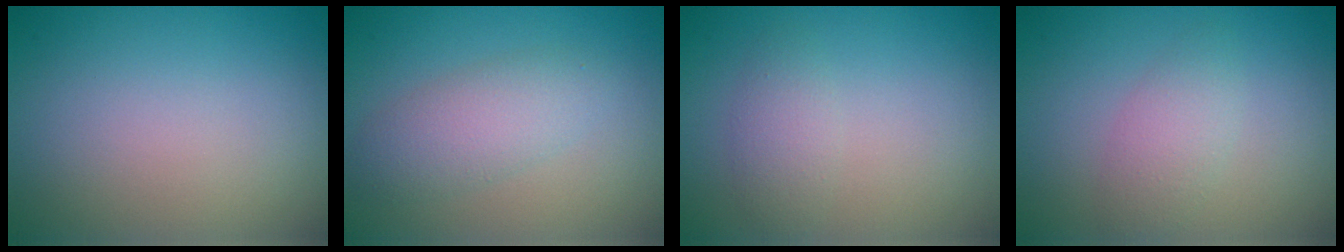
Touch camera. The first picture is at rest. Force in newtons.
{"total": 3.3, "press": 3.3, "slide": 0.0}
{"total": 1.8, "press": 1.8, "slide": 0.1}
{"total": 2.4, "press": 2.4, "slide": 0.0}